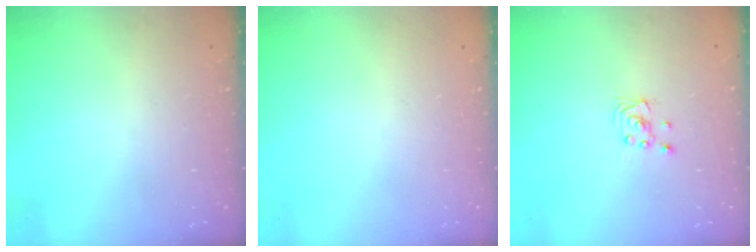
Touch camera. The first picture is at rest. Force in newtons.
{"total": 0.0}
{"total": 2.3, "press": 2.3, "slide": 0.2}